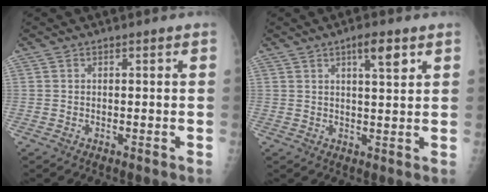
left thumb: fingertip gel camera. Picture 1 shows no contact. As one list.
[{"total": 4.9, "force": [2.6, 1.2, 4.0], "torque": [-0.059, -0.012, 0.042]}]